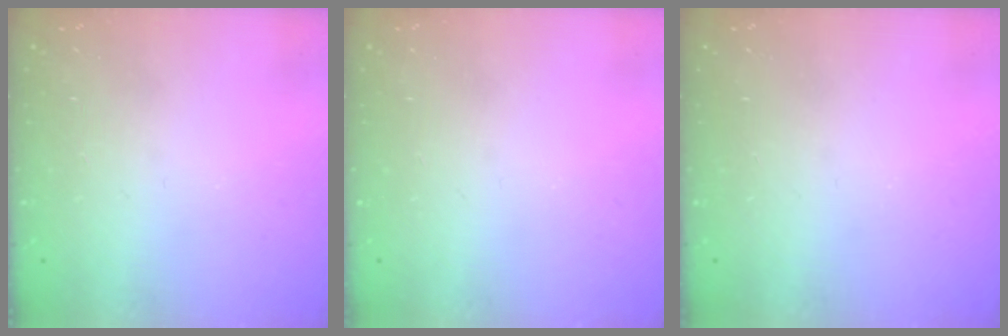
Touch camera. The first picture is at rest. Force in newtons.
{"total": 0.0}
{"total": 0.0}